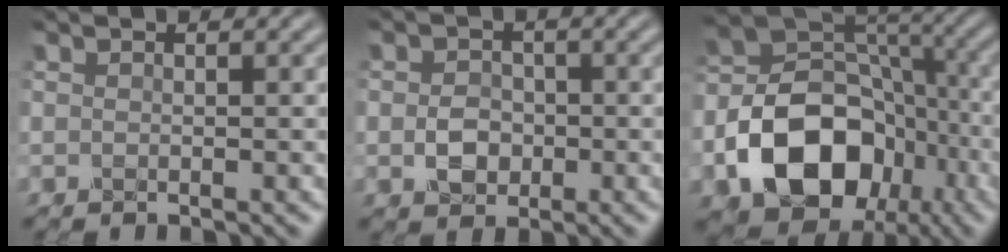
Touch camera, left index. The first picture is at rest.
{"total": 2.7, "force": [-0.7, 2.1, 1.5], "torque": [-0.031, -0.001, -0.018]}
{"total": 12.7, "force": [-5.1, 9.0, 7.4], "torque": [-0.135, -0.004, -0.089]}